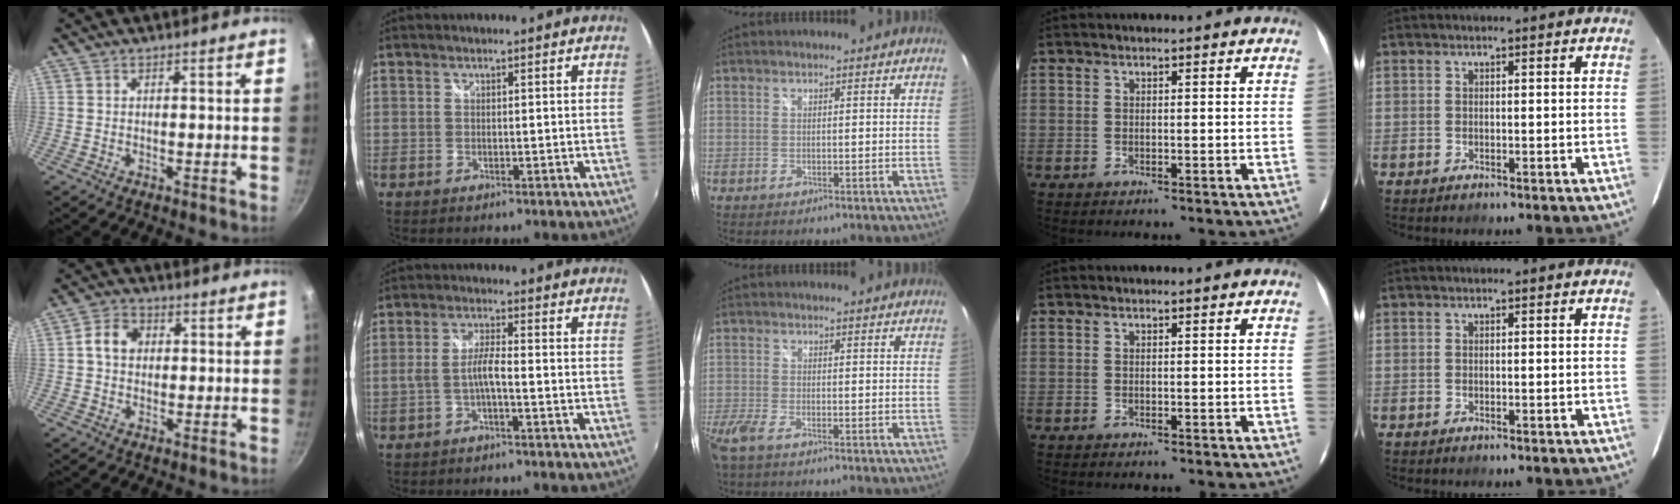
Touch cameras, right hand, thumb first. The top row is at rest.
{"thumb": {"total": 5.6, "force": [0.8, 4.5, 3.2], "torque": [-0.040, 0.011, 0.002]}, "index": {"total": 3.8, "force": [-1.5, 0.3, 3.5], "torque": [-0.076, 0.006, -0.027]}, "middle": {"total": 4.3, "force": [-2.9, 1.2, 2.9], "torque": [-0.076, -0.015, -0.057]}}